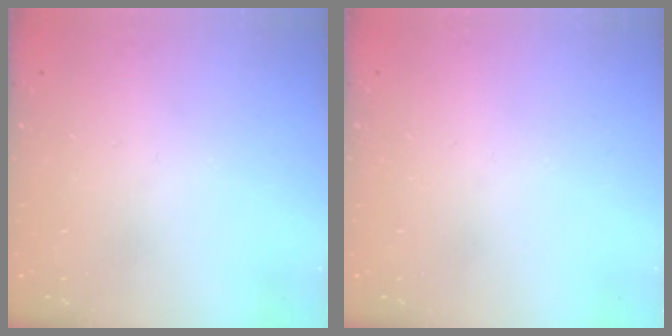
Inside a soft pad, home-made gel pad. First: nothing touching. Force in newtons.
{"total": 0.0}